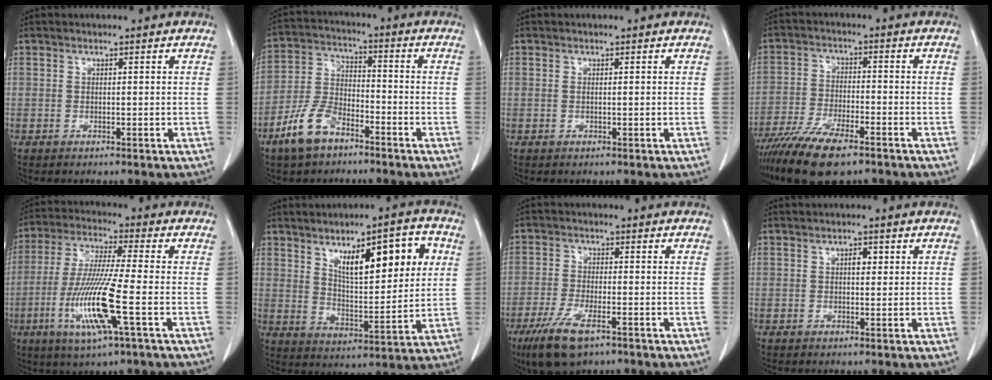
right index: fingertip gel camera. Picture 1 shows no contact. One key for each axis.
{"total": 9.2, "fx": -5.9, "fy": 4.6, "fz": 5.4, "tx": -0.124, "ty": 0.004, "tz": -0.117}
{"total": 0.6, "fx": 0.0, "fy": 0.2, "fz": 0.5, "tx": -0.011, "ty": -0.002, "tz": 0.002}
{"total": 11.9, "fx": -8.5, "fy": 3.1, "fz": 7.7, "tx": -0.139, "ty": -0.021, "tz": -0.151}
{"total": 13.3, "fx": -4.1, "fy": 0.1, "fz": 12.6, "tx": -0.261, "ty": -0.018, "tz": -0.082}
{"total": 13.9, "fx": 5.4, "fy": 4.1, "fz": 12.2, "tx": -0.178, "ty": 0.012, "tz": 0.090}
{"total": 8.3, "fx": -5.0, "fy": 2.5, "fz": 6.1, "tx": -0.121, "ty": -0.017, "tz": -0.088}
{"total": 1.6, "fx": 0.4, "fy": 0.8, "fz": 1.3, "tx": -0.018, "ty": 0.002, "tz": 0.005}